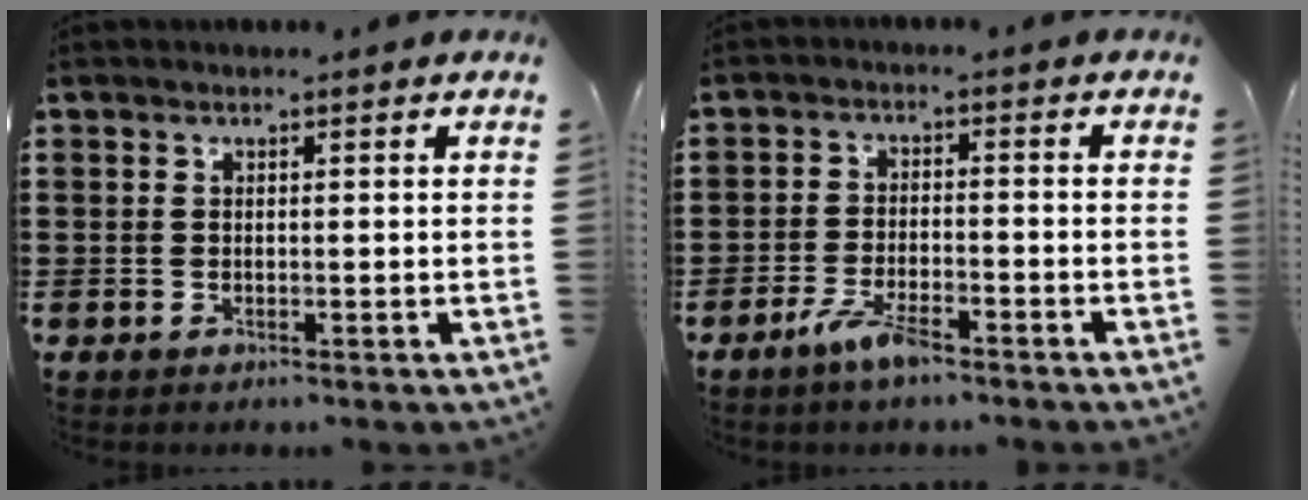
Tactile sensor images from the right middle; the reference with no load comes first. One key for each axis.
{"total": 4.5, "fx": -3.1, "fy": 1.1, "fz": 3.2, "tx": -0.071, "ty": 0.000, "tz": -0.060}